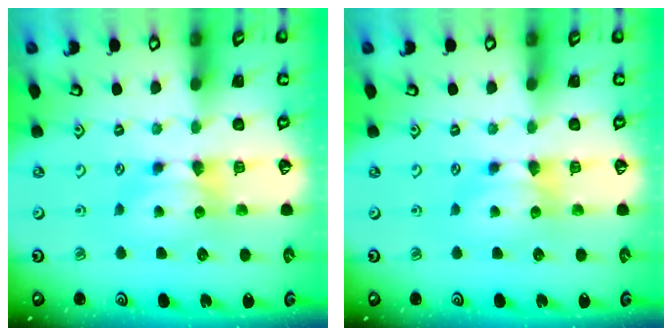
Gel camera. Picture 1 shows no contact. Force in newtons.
{"total": 0.0}